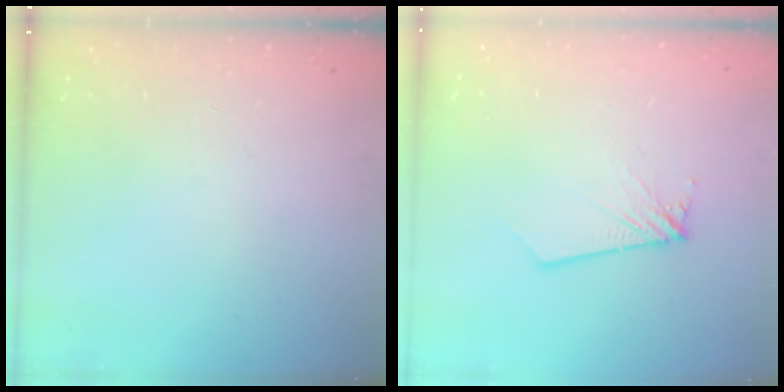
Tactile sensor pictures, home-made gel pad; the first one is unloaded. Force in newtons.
{"total": 2.7, "press": 2.7, "slide": 0.2}